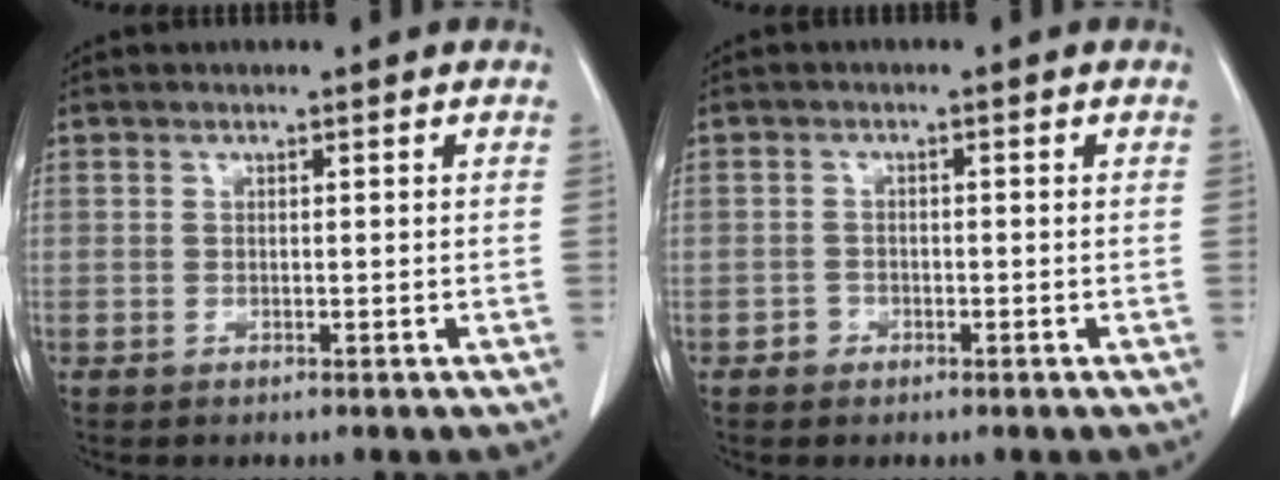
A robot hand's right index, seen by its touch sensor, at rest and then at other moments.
{"total": 1.5, "force": [-0.8, 1.3, 0.2], "torque": [0.000, 0.006, -0.017]}